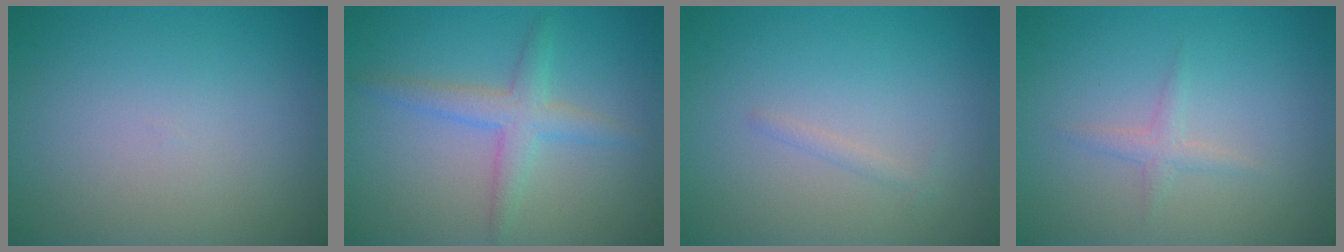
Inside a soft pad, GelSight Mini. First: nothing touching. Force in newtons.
{"total": 2.9, "press": 2.9, "slide": 0.0}
{"total": 0.6, "press": 0.6, "slide": 0.0}
{"total": 1.2, "press": 1.2, "slide": 0.0}